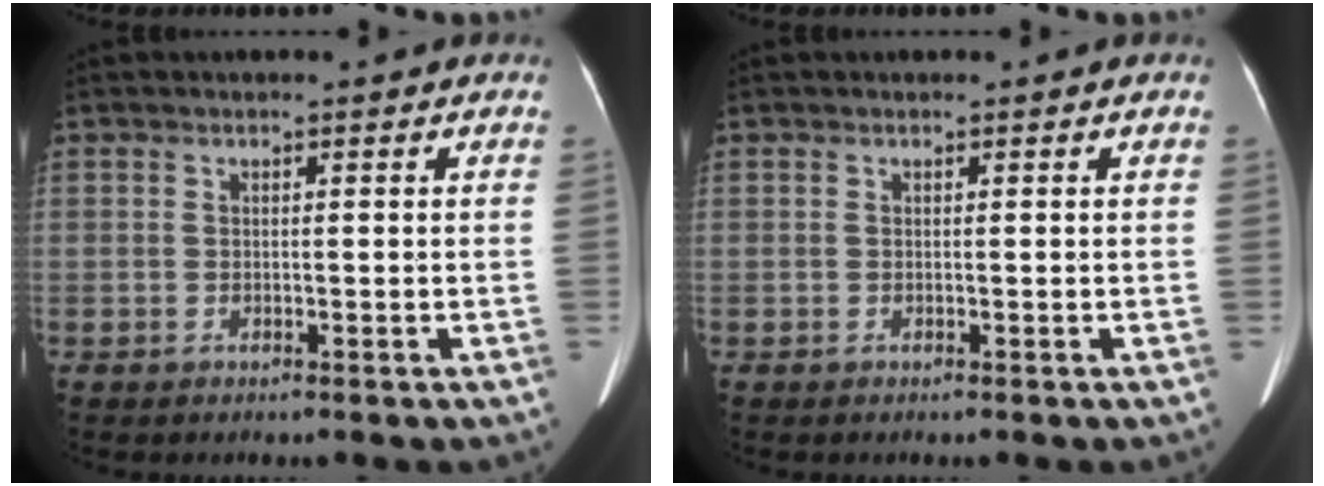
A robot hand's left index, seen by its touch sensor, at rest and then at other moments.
{"total": 0.0}